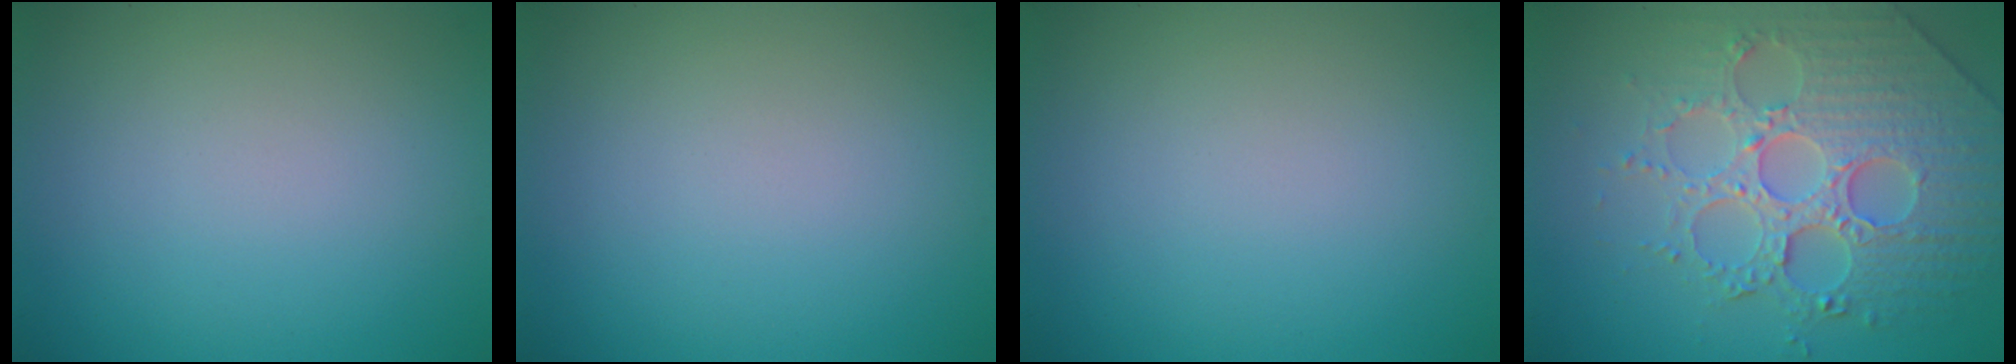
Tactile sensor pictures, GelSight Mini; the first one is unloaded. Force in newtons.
{"total": 0.0}
{"total": 0.0}
{"total": 6.8, "press": 5.8, "slide": 3.6}